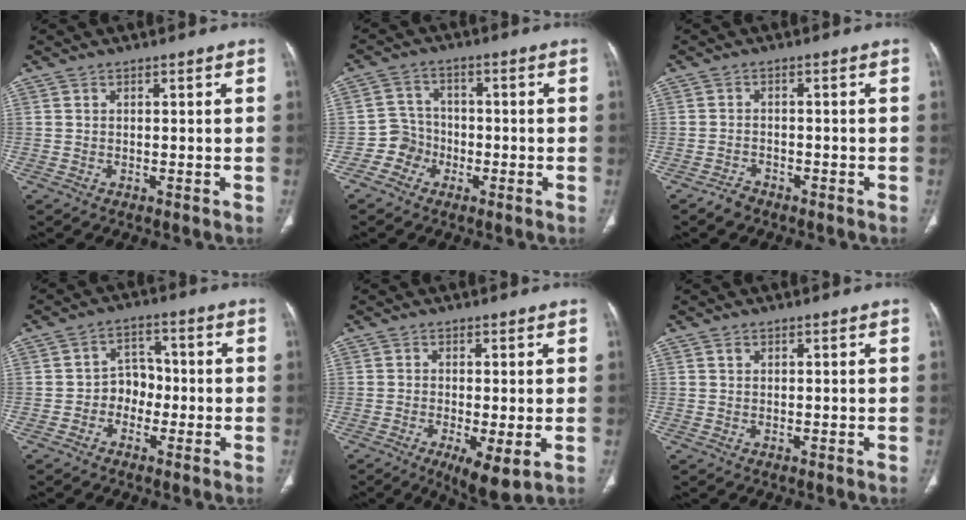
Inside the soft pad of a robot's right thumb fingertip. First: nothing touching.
{"total": 4.8, "force": [-2.2, 4.3, 0.1], "torque": [0.029, 0.018, -0.051]}
{"total": 2.1, "force": [-1.8, 1.1, 0.4], "torque": [-0.013, 0.009, -0.030]}
{"total": 5.1, "force": [-1.6, 4.2, 2.4], "torque": [-0.004, 0.025, -0.039]}
{"total": 6.8, "force": [-2.1, 1.8, 6.2], "torque": [-0.107, -0.019, -0.032]}
{"total": 0.6, "force": [0.3, 0.4, 0.3], "torque": [-0.004, 0.002, 0.006]}